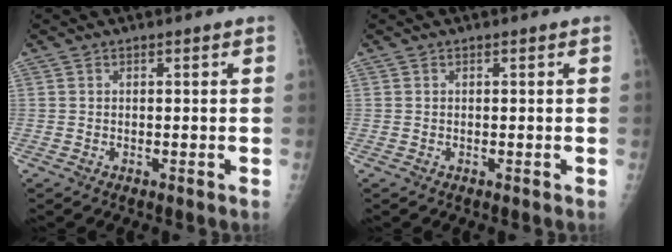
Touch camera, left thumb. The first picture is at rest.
{"total": 0.0}